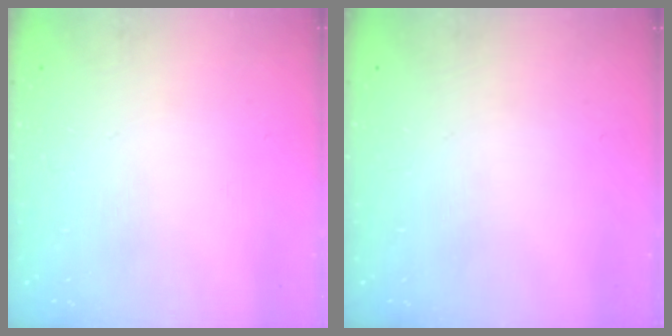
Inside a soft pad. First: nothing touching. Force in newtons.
{"total": 0.0}